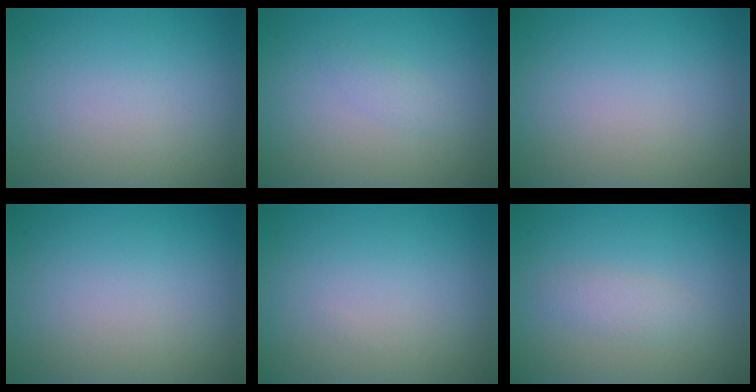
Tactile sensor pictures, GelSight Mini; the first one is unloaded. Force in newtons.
{"total": 0.9, "press": 0.9, "slide": 0.0}
{"total": 0.0}
{"total": 0.0}
{"total": 0.0}
{"total": 1.4, "press": 1.4, "slide": 0.1}